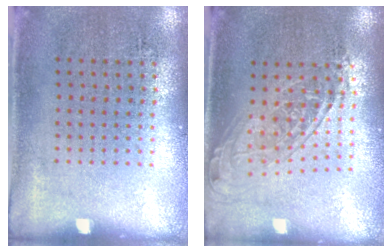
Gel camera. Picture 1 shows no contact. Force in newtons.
{"total": 1.5, "press": 1.3, "slide": 0.8}